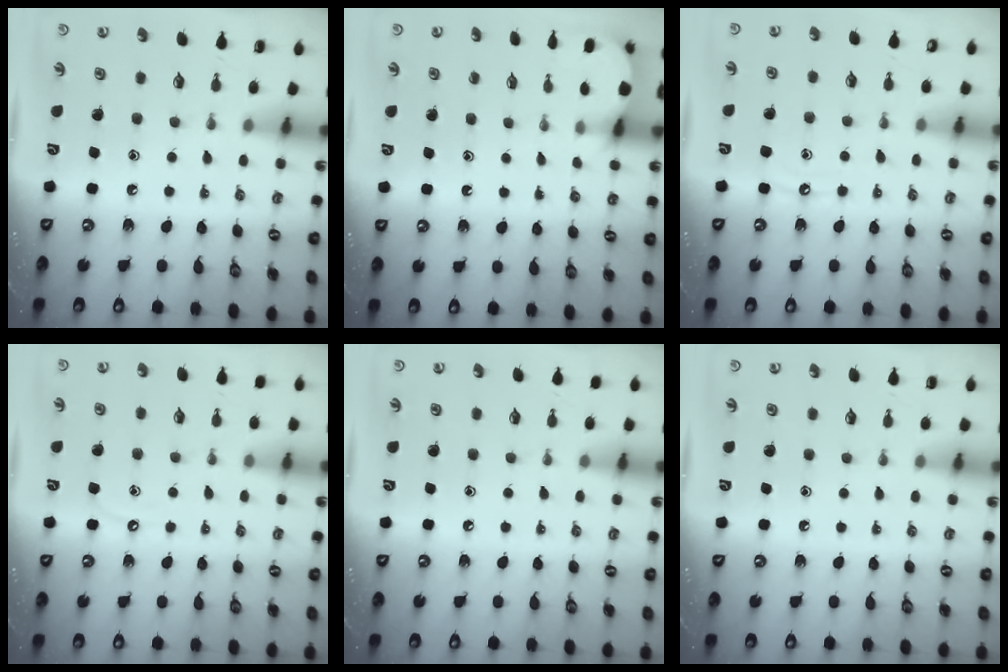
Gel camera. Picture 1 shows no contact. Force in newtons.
{"total": 2.1, "press": 2.1, "slide": 0.1}
{"total": 6.2, "press": 6.2, "slide": 0.7}
{"total": 4.7, "press": 4.7, "slide": 0.6}
{"total": 3.2, "press": 3.2, "slide": 0.5}
{"total": 0.0}